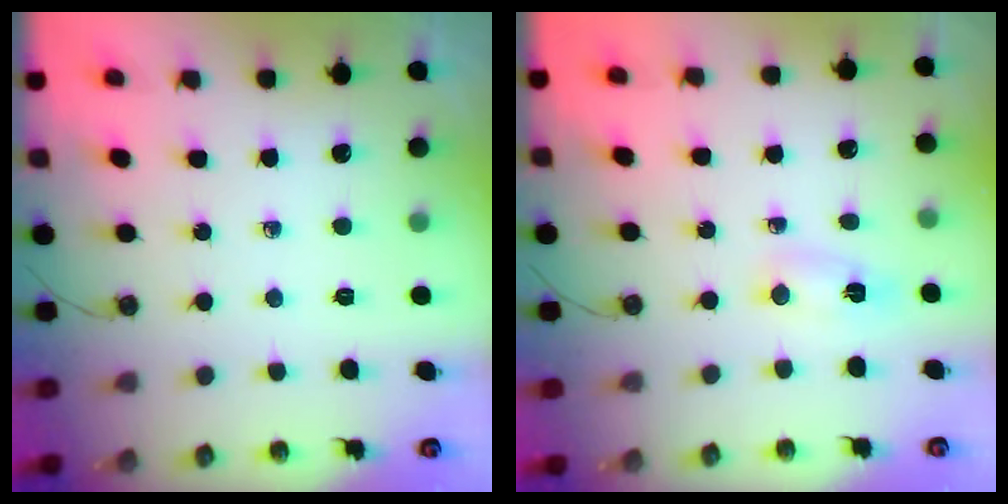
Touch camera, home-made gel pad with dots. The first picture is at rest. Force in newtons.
{"total": 2.6, "press": 2.3, "slide": 1.1}